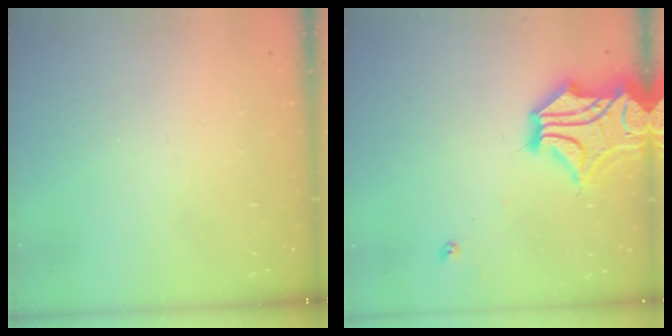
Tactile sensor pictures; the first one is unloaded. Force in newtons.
{"total": 12.5, "press": 12.3, "slide": 2.5}